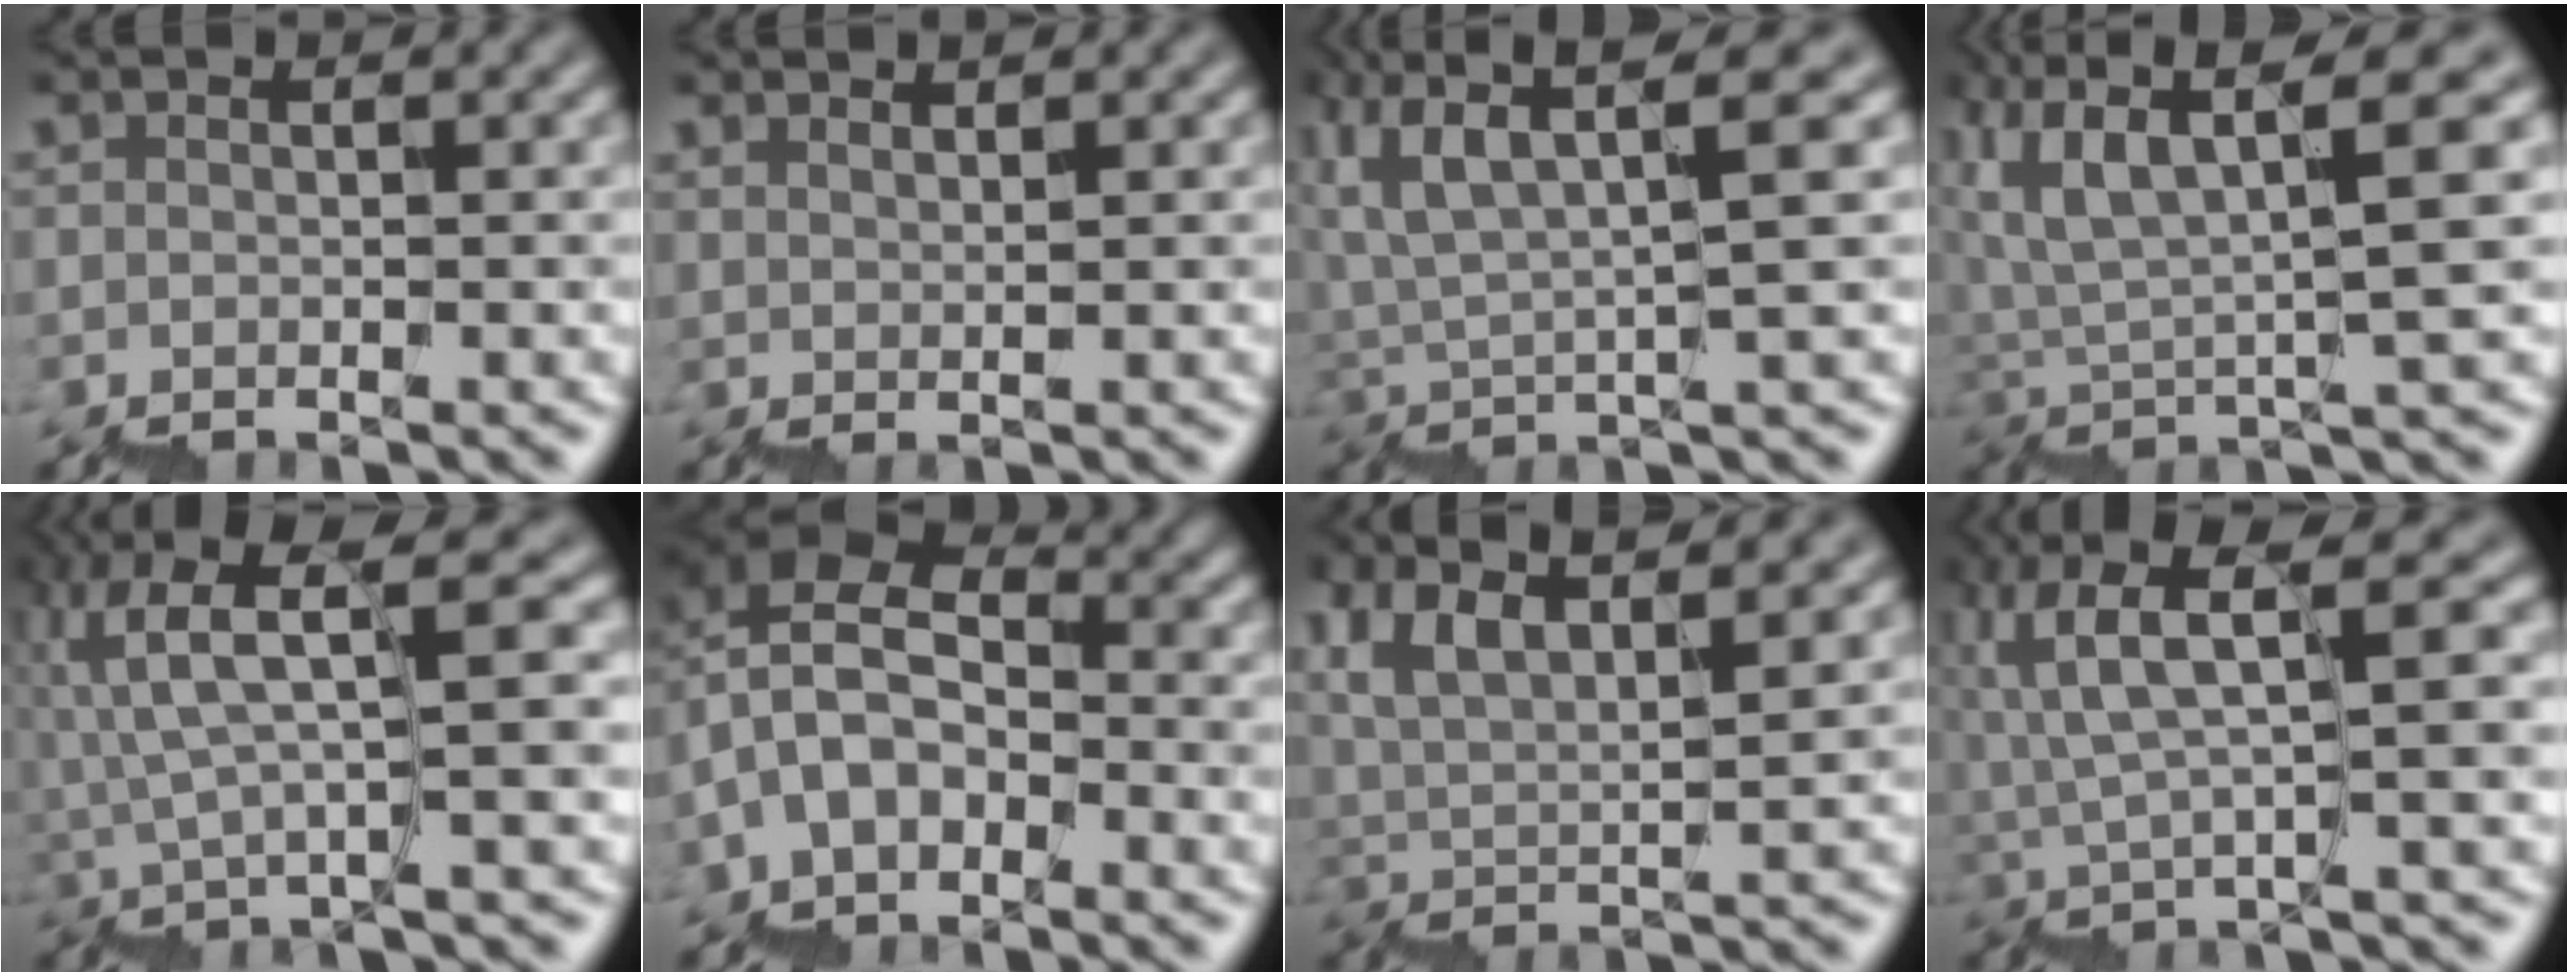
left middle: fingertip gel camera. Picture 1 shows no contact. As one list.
[{"total": 1.3, "force": [1.1, 0.2, 0.6], "torque": [0.010, 0.000, 0.021]}, {"total": 5.7, "force": [3.7, 0.2, 4.3], "torque": [-0.086, 0.015, 0.067]}, {"total": 7.0, "force": [4.1, 0.8, 5.6], "torque": [-0.097, 0.017, 0.076]}, {"total": 8.6, "force": [3.0, 1.6, 7.9], "torque": [-0.155, 0.035, 0.060]}, {"total": 6.6, "force": [-0.7, 4.8, 4.5], "torque": [-0.066, 0.034, -0.004]}, {"total": 6.4, "force": [4.5, 1.4, 4.3], "torque": [-0.066, 0.025, 0.082]}, {"total": 8.0, "force": [3.7, 1.2, 7.0], "torque": [-0.126, 0.031, 0.070]}]